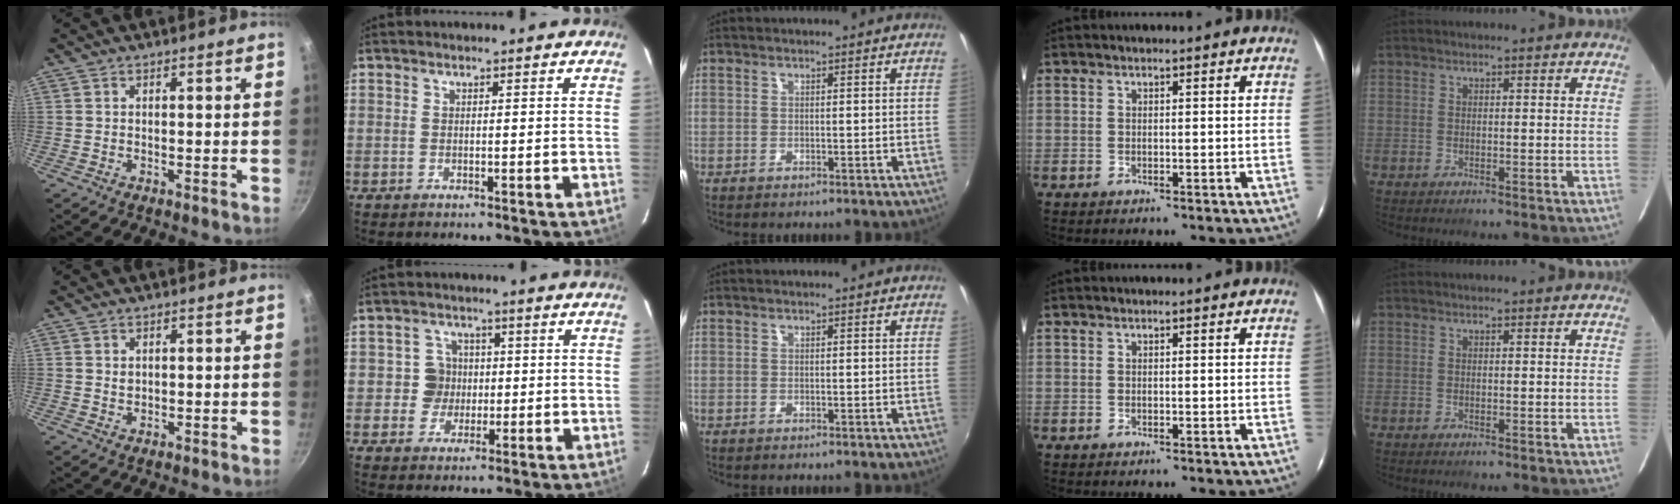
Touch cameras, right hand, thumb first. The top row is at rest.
{"thumb": {"total": 1.2, "force": [0.4, 1.0, 0.5], "torque": [-0.006, 0.000, 0.007]}, "index": {"total": 4.5, "force": [-0.1, 4.5, 0.3], "torque": [0.000, 0.012, -0.003]}}